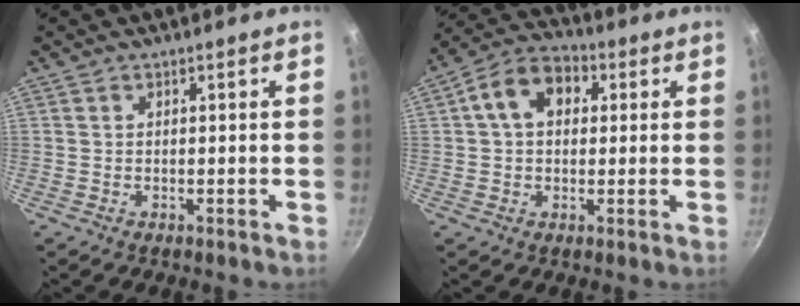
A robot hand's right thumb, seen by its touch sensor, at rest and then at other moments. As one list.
[{"total": 10.6, "force": [2.6, 7.5, 7.0], "torque": [-0.093, 0.023, 0.024]}]